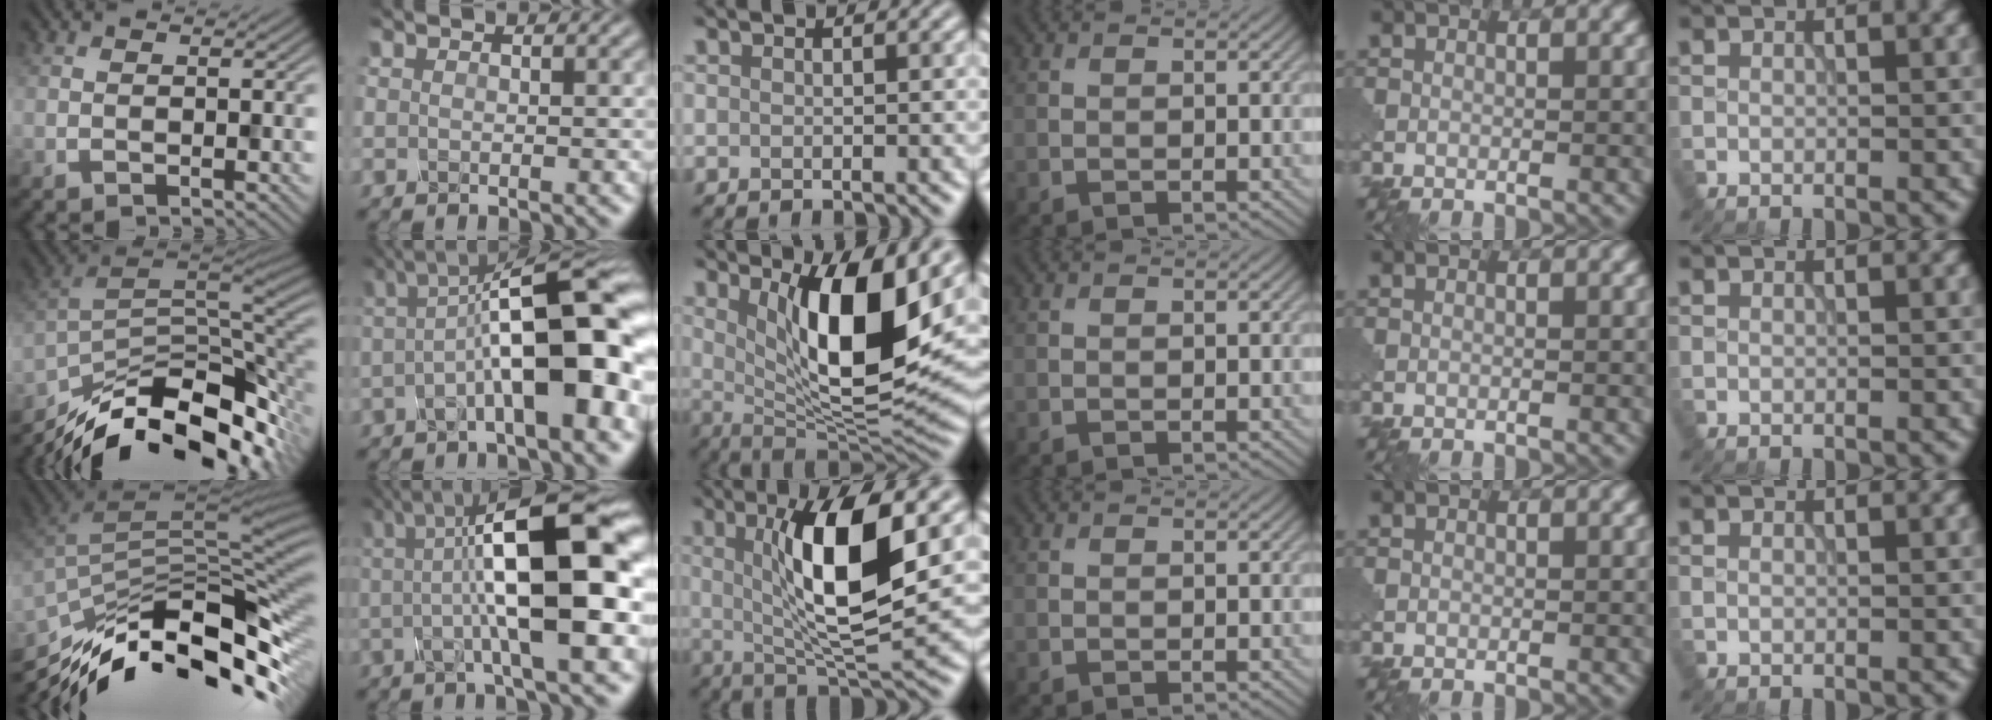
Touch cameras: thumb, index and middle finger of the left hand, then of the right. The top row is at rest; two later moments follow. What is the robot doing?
{"motion": "assemble", "object": "glue stick"}